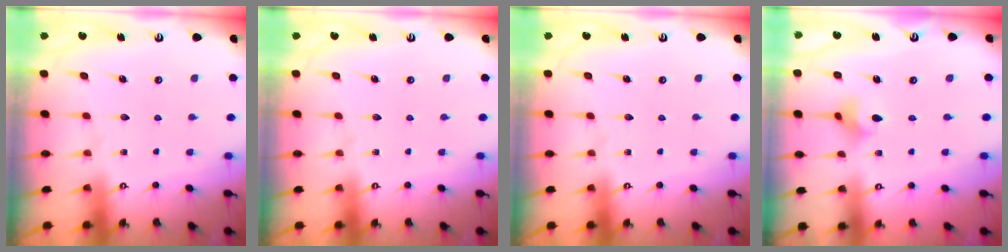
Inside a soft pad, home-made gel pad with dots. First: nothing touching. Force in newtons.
{"total": 0.0}
{"total": 0.0}
{"total": 3.6, "press": 3.5, "slide": 0.7}